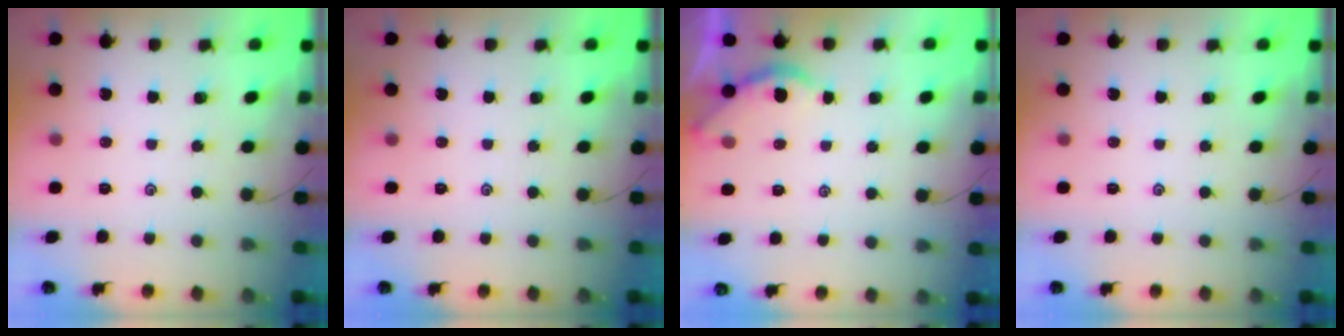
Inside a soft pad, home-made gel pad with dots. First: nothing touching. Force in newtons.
{"total": 0.0}
{"total": 2.3, "press": 2.2, "slide": 0.3}
{"total": 0.0}